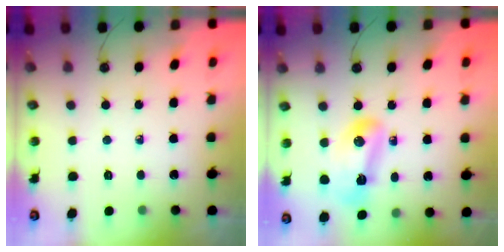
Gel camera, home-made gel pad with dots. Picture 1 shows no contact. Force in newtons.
{"total": 9.0, "press": 9.0, "slide": 1.2}